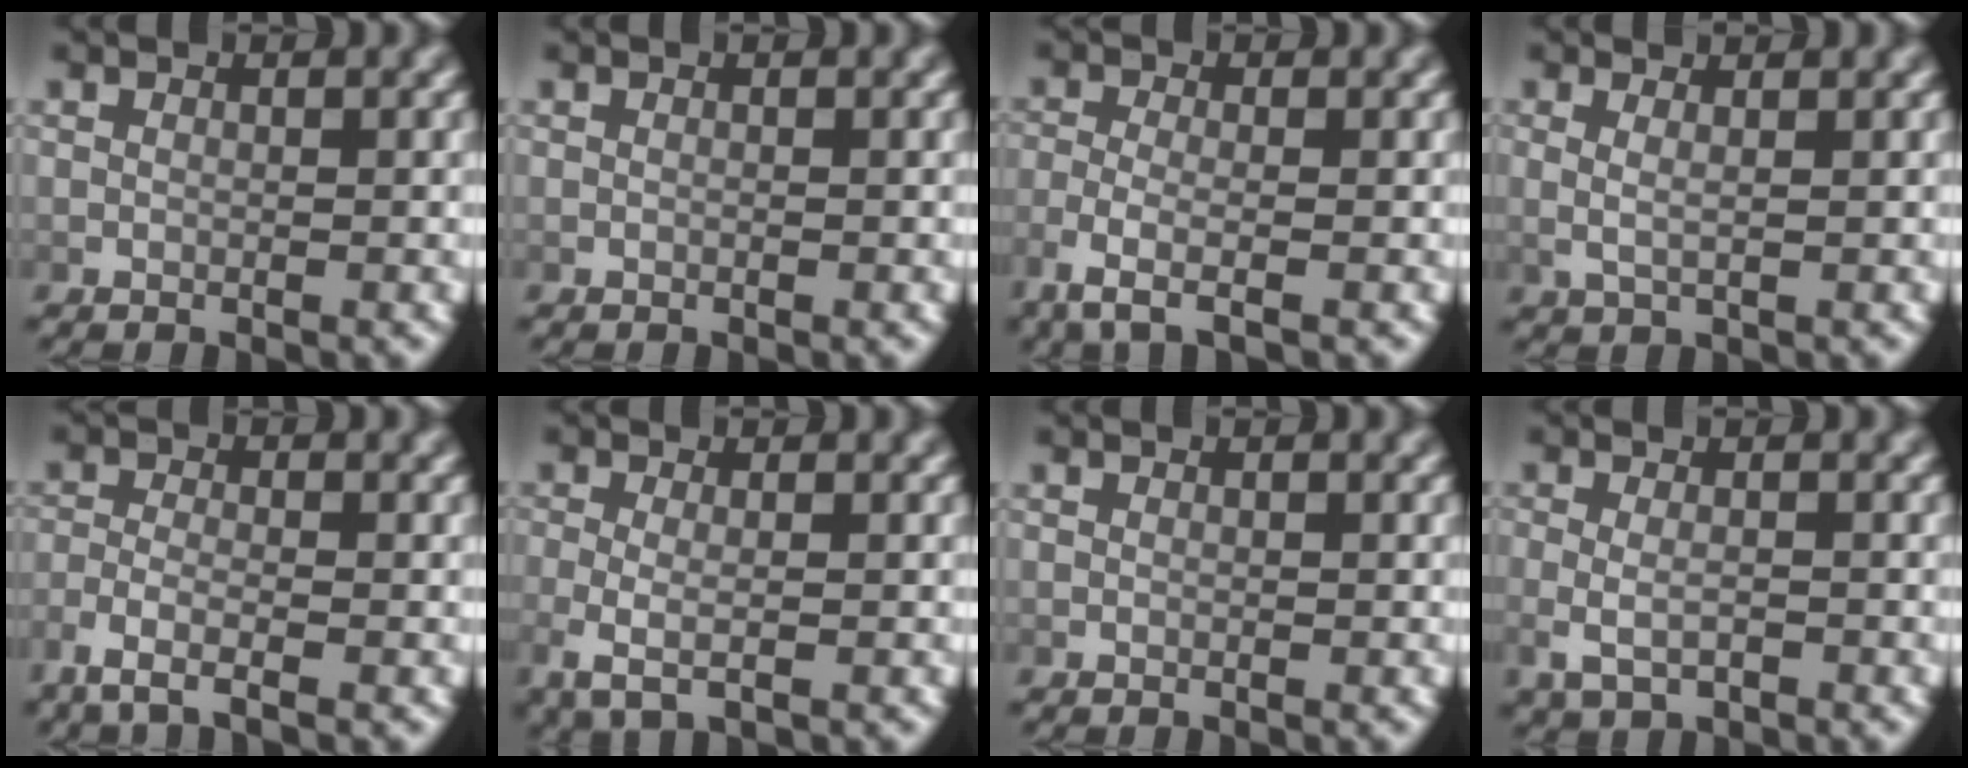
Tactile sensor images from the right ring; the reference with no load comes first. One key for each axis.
{"total": 0.0}
{"total": 3.5, "fx": -1.5, "fy": 1.0, "fz": 3.0, "tx": -0.075, "ty": -0.012, "tz": -0.020}
{"total": 2.2, "fx": 0.8, "fy": 0.8, "fz": 1.8, "tx": -0.039, "ty": -0.007, "tz": 0.021}
{"total": 2.9, "fx": -1.8, "fy": 0.7, "fz": 2.2, "tx": -0.057, "ty": -0.009, "tz": -0.029}
{"total": 2.9, "fx": -0.7, "fy": 1.0, "fz": 2.6, "tx": -0.071, "ty": -0.014, "tz": -0.005}
{"total": 0.0}
{"total": 2.4, "fx": -0.9, "fy": 1.1, "fz": 2.0, "tx": -0.057, "ty": -0.012, "tz": -0.004}